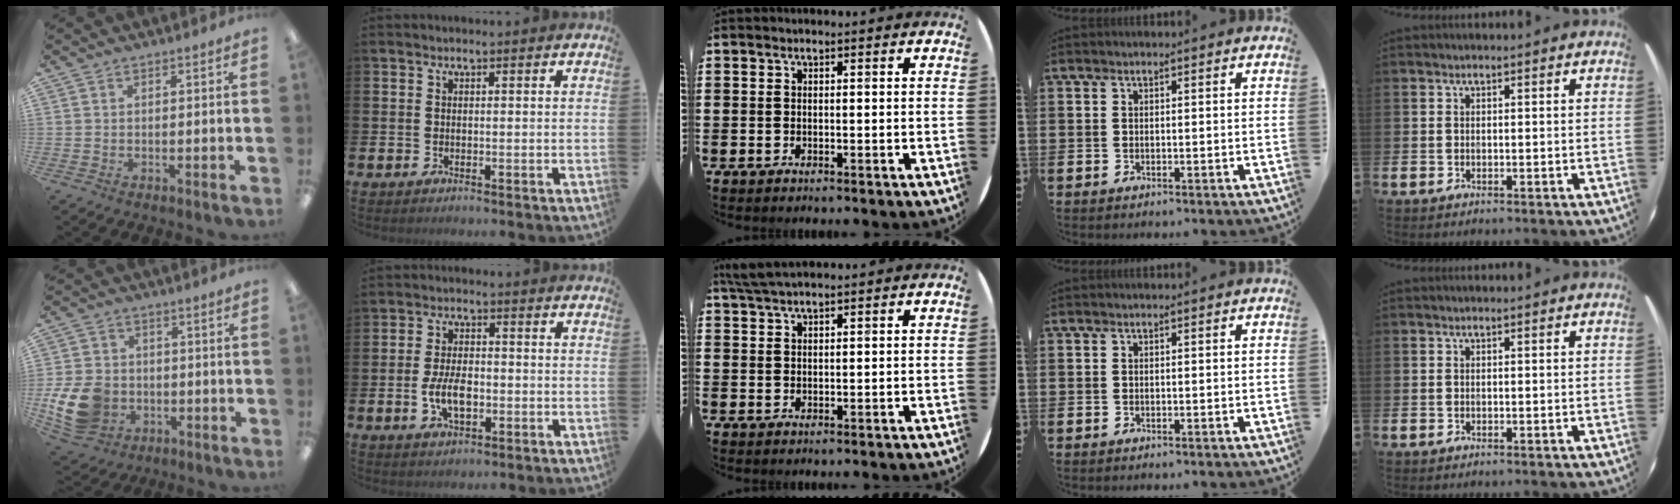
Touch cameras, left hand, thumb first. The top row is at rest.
{"thumb": {"total": 13.4, "force": [-3.2, 10.7, 7.3], "torque": [-0.161, 0.017, -0.054]}, "index": {"total": 5.2, "force": [-1.0, 2.8, 4.3], "torque": [-0.073, 0.001, -0.022]}, "middle": {"total": 2.9, "force": [2.6, 0.3, 1.4], "torque": [-0.033, 0.003, 0.048]}}